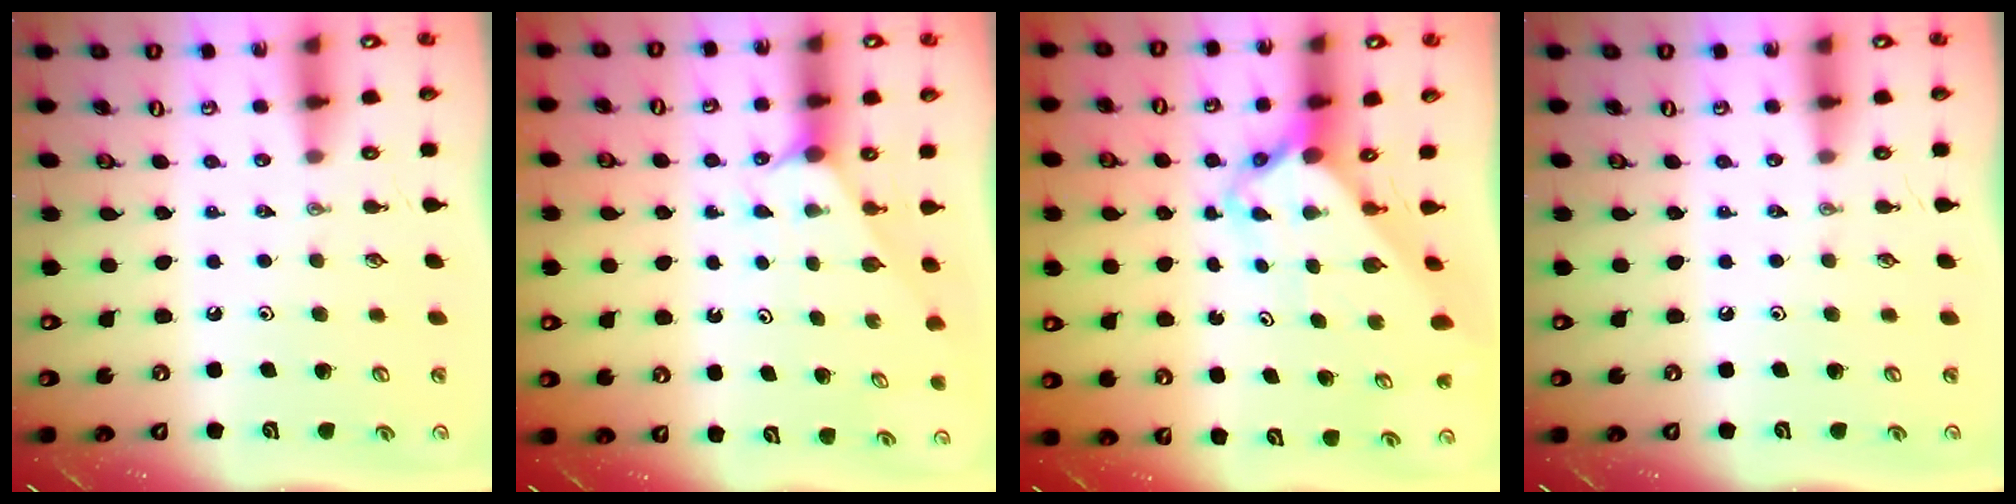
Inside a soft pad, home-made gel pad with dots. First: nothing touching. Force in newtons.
{"total": 2.0, "press": 2.0, "slide": 0.3}
{"total": 2.9, "press": 2.9, "slide": 0.3}
{"total": 0.0}